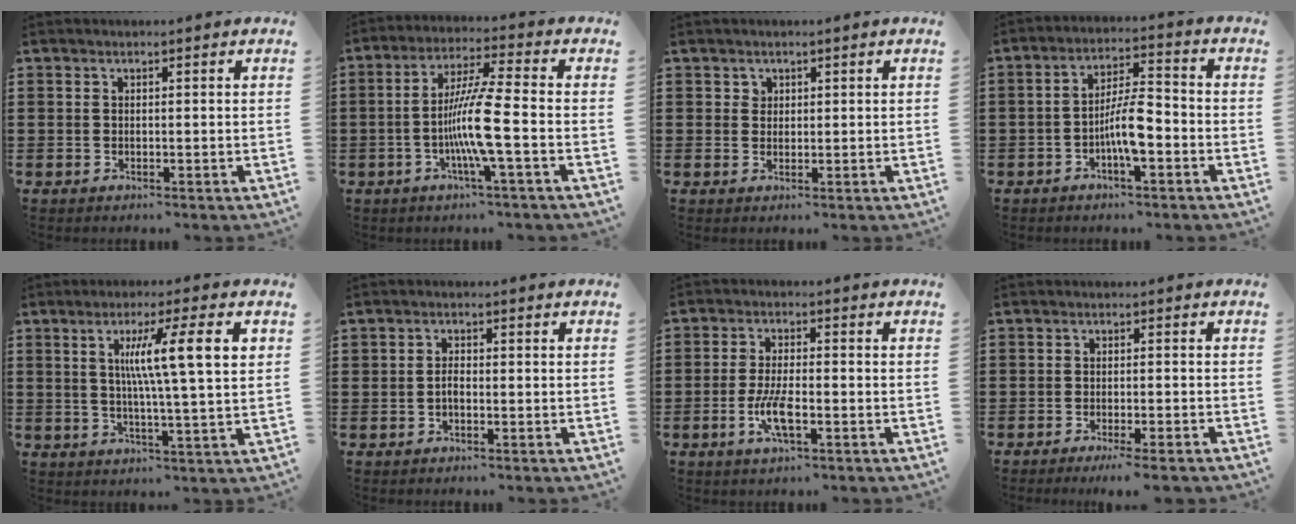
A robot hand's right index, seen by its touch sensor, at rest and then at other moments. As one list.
[{"total": 9.4, "force": [-2.5, -0.2, 9.0], "torque": [-0.183, -0.017, -0.056]}, {"total": 1.3, "force": [0.8, 1.1, 0.1], "torque": [-0.006, 0.004, 0.016]}, {"total": 7.0, "force": [-2.3, 2.0, 6.3], "torque": [-0.129, -0.001, -0.047]}, {"total": 10.5, "force": [2.6, 0.8, 10.2], "torque": [-0.189, 0.003, 0.035]}, {"total": 1.4, "force": [-0.5, 0.9, 1.0], "torque": [-0.021, 0.000, -0.010]}, {"total": 5.4, "force": [-1.8, 1.5, 4.9], "torque": [-0.102, -0.006, -0.036]}, {"total": 2.4, "force": [-2.0, -0.3, 1.4], "torque": [-0.022, -0.002, -0.036]}]